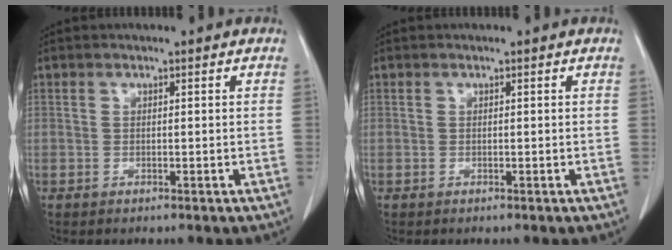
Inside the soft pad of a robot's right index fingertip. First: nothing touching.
{"total": 0.0}